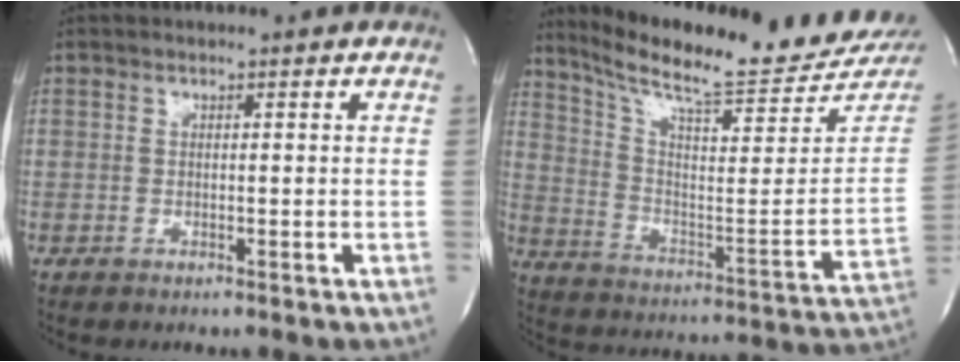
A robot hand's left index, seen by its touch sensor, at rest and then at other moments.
{"total": 22.5, "force": [20.9, 0.7, 8.2], "torque": [-0.141, -0.090, 0.292]}